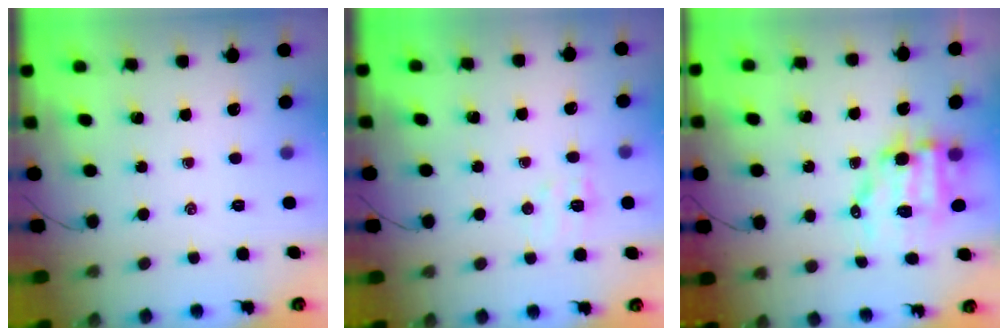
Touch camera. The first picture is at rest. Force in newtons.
{"total": 5.7, "press": 5.5, "slide": 1.4}
{"total": 8.7, "press": 8.4, "slide": 2.3}